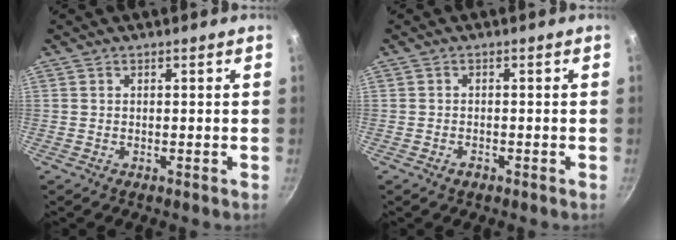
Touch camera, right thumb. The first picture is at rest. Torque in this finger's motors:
{"motor_torque": [-0.30, -0.02, -0.40, -0.09, -0.01]}